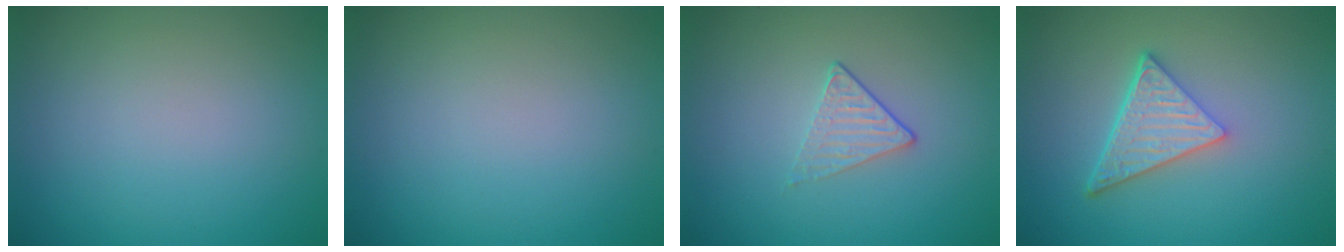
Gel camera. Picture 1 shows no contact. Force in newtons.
{"total": 0.0}
{"total": 1.4, "press": 1.1, "slide": 0.9}
{"total": 5.0, "press": 3.6, "slide": 3.5}